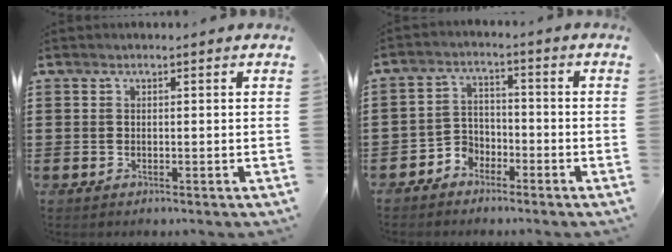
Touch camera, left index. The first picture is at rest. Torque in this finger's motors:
{"motor_torque": [0.16, 0.24, 0.06, 0.00]}